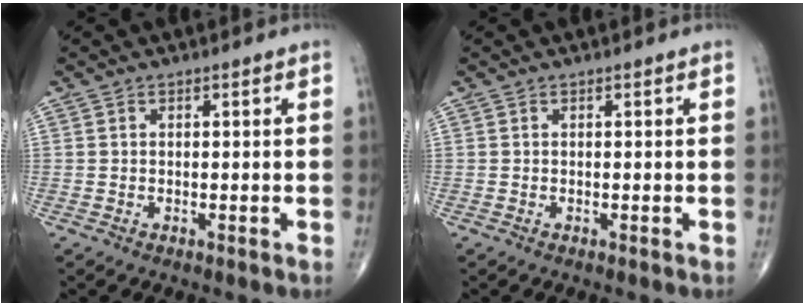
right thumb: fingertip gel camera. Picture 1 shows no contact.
{"total": 0.0}